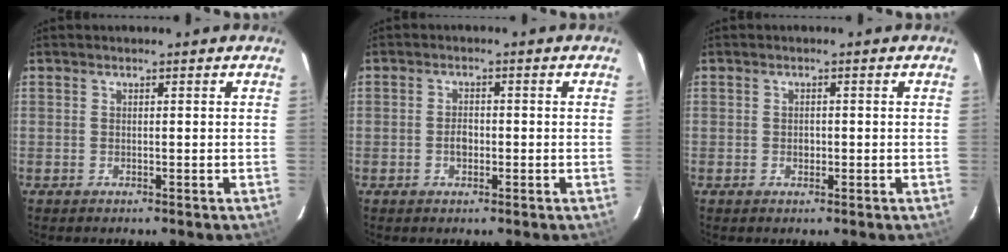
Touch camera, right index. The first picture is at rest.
{"total": 2.3, "force": [-0.6, 1.6, 1.5], "torque": [-0.028, 0.004, -0.011]}
{"total": 1.2, "force": [-0.2, 1.0, 0.5], "torque": [-0.008, 0.002, -0.003]}